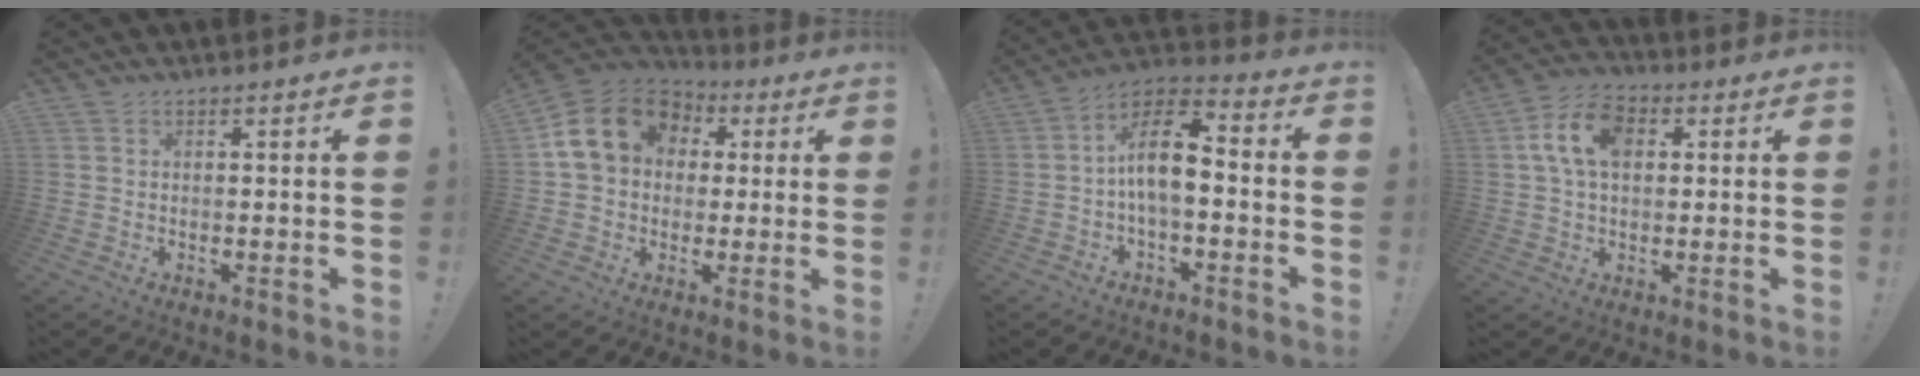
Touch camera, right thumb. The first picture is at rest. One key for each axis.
{"total": 16.8, "fx": 4.9, "fy": 13.1, "fz": 9.3, "tx": -0.146, "ty": 0.000, "tz": 0.096}
{"total": 11.5, "fx": -0.5, "fy": 5.6, "fz": 10.1, "tx": -0.171, "ty": 0.011, "tz": -0.009}
{"total": 11.6, "fx": 2.6, "fy": 7.7, "fz": 8.3, "tx": -0.160, "ty": 0.017, "tz": 0.051}